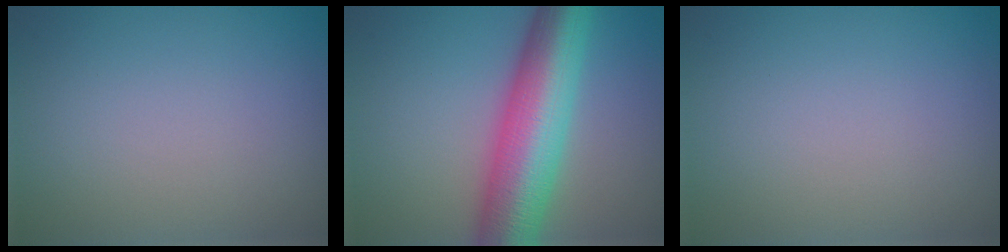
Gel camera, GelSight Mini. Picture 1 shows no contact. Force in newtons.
{"total": 10.6, "press": 10.6, "slide": 0.1}
{"total": 0.0}